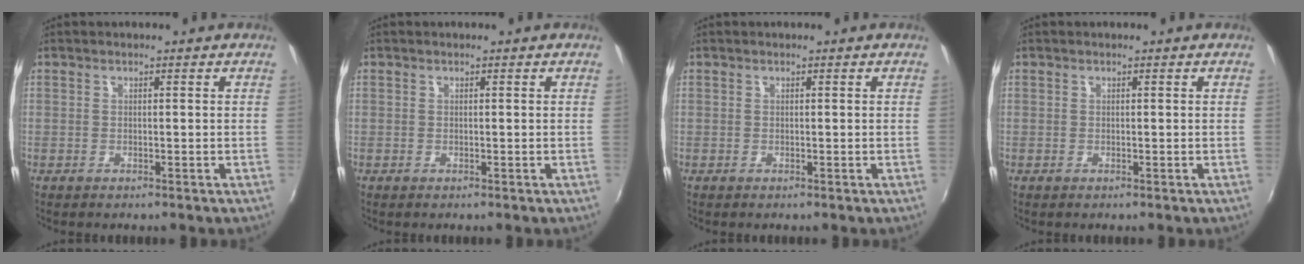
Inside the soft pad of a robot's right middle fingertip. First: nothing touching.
{"total": 0.0}
{"total": 0.0}
{"total": 0.0}